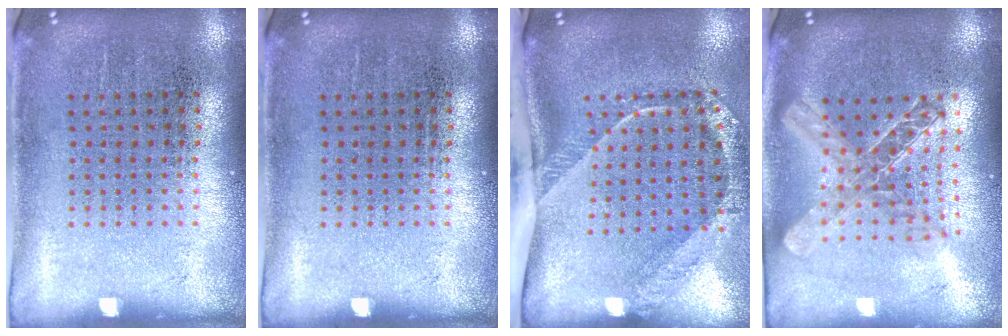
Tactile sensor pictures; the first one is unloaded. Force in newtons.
{"total": 0.0}
{"total": 2.7, "press": 1.7, "slide": 2.0}
{"total": 1.9, "press": 1.6, "slide": 1.0}